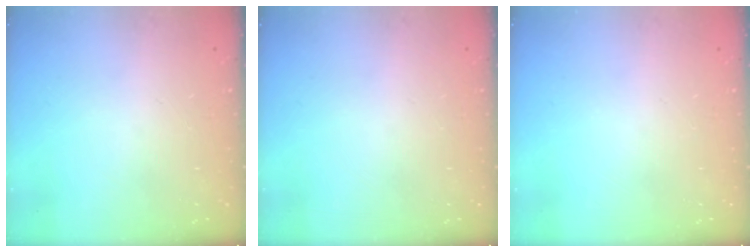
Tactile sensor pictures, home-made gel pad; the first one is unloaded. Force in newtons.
{"total": 0.0}
{"total": 0.0}